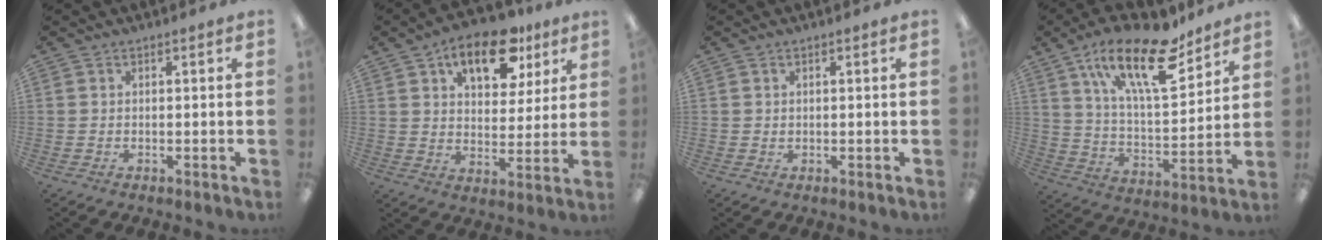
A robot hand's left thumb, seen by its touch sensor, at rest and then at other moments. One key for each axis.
{"total": 15.3, "fx": 8.7, "fy": 8.2, "fz": 9.6, "tx": -0.132, "ty": -0.028, "tz": 0.146}
{"total": 0.5, "fx": 0.3, "fy": 0.4, "fz": 0.0, "tx": -0.002, "ty": 0.002, "tz": 0.006}
{"total": 22.2, "fx": 13.9, "fy": 8.6, "fz": 15.0, "tx": -0.244, "ty": -0.074, "tz": 0.234}